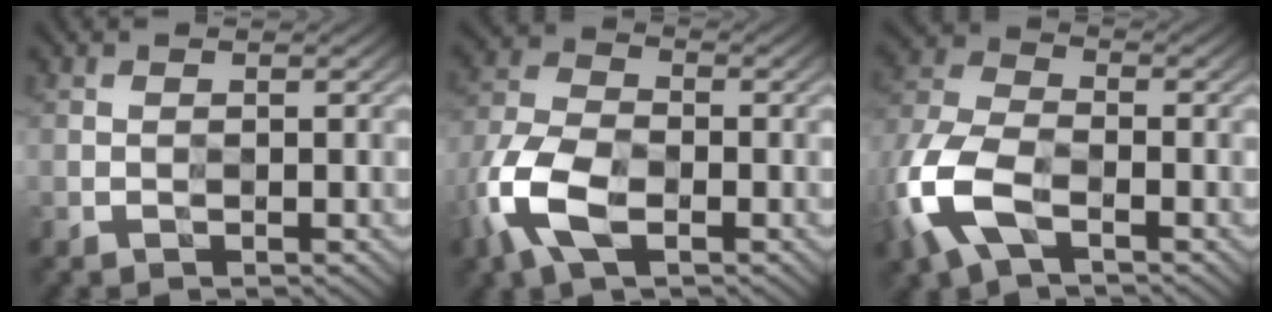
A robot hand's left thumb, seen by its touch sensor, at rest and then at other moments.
{"total": 10.1, "force": [-4.5, 5.8, 6.9], "torque": [-0.174, -0.008, -0.098]}
{"total": 11.4, "force": [-4.6, 6.7, 7.9], "torque": [-0.216, -0.015, -0.100]}